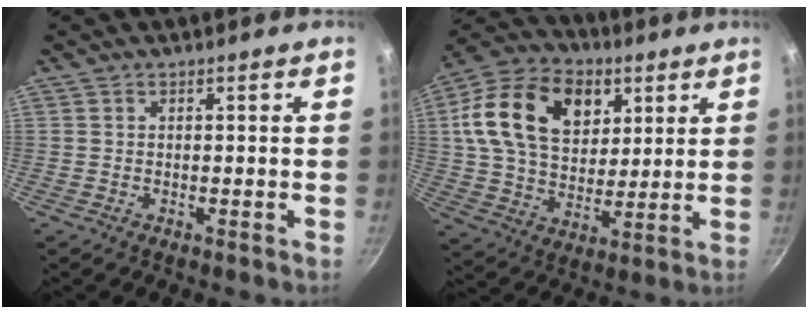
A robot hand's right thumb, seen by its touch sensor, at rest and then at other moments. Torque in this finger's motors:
{"motor_torque": [-0.31, 1.13, 0.78, -0.28, 0.35]}